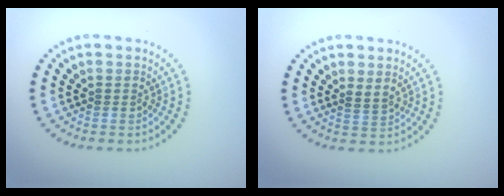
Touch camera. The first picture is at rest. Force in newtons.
{"total": 1.2, "press": 1.0, "slide": 0.6}